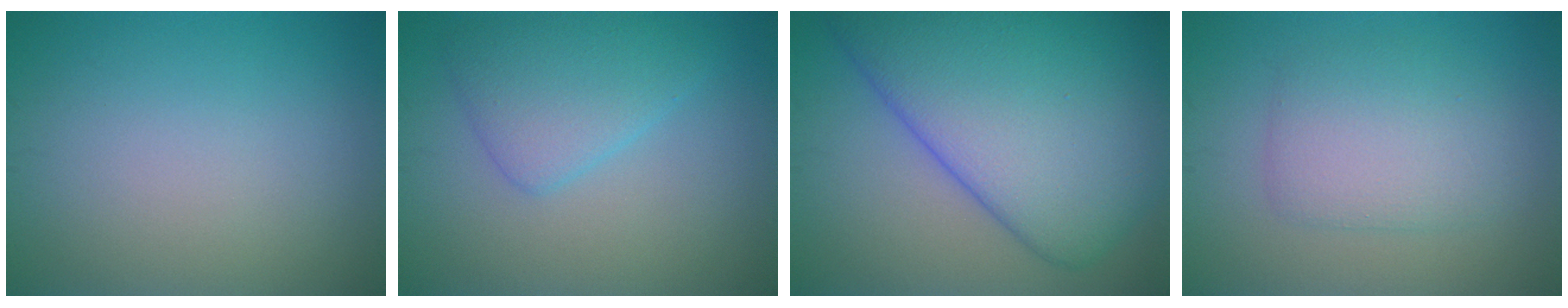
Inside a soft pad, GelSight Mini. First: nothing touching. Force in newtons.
{"total": 4.0, "press": 4.0, "slide": 0.1}
{"total": 14.2, "press": 14.2, "slide": 0.4}
{"total": 4.0, "press": 4.0, "slide": 0.1}